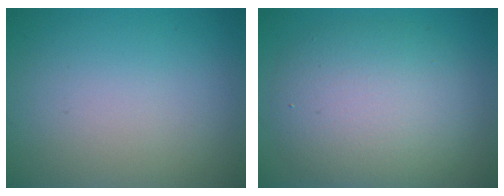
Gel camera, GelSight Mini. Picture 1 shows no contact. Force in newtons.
{"total": 6.9, "press": 6.9, "slide": 0.4}